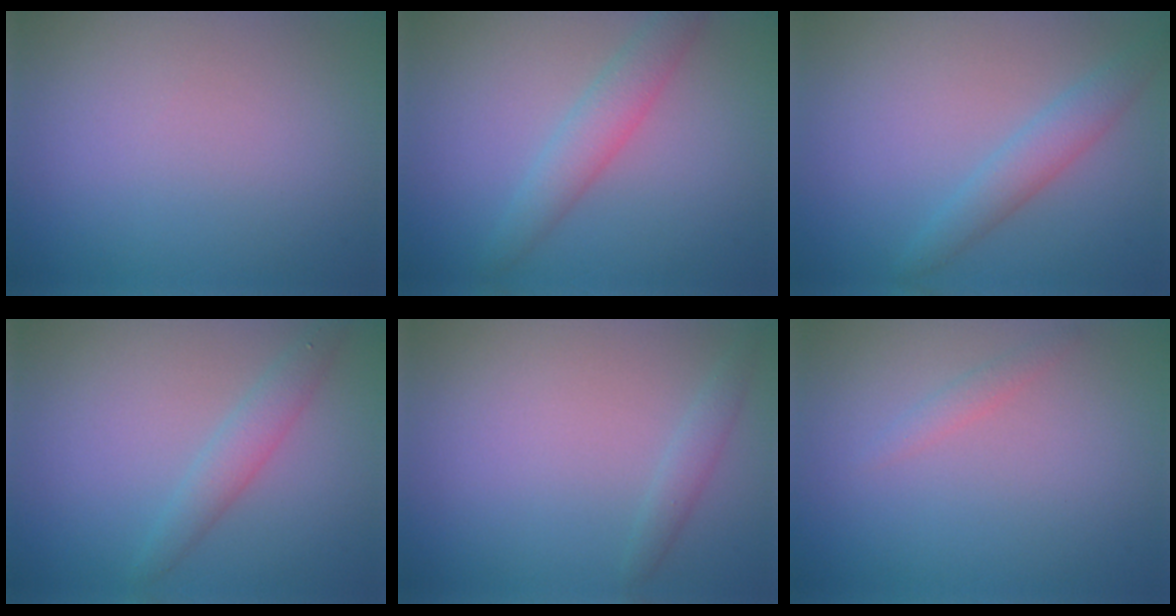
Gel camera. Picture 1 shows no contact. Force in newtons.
{"total": 2.9, "press": 2.9, "slide": 0.1}
{"total": 2.6, "press": 2.6, "slide": 0.1}
{"total": 2.2, "press": 2.2, "slide": 0.1}
{"total": 1.3, "press": 1.3, "slide": 0.1}
{"total": 0.9, "press": 0.9, "slide": 0.1}